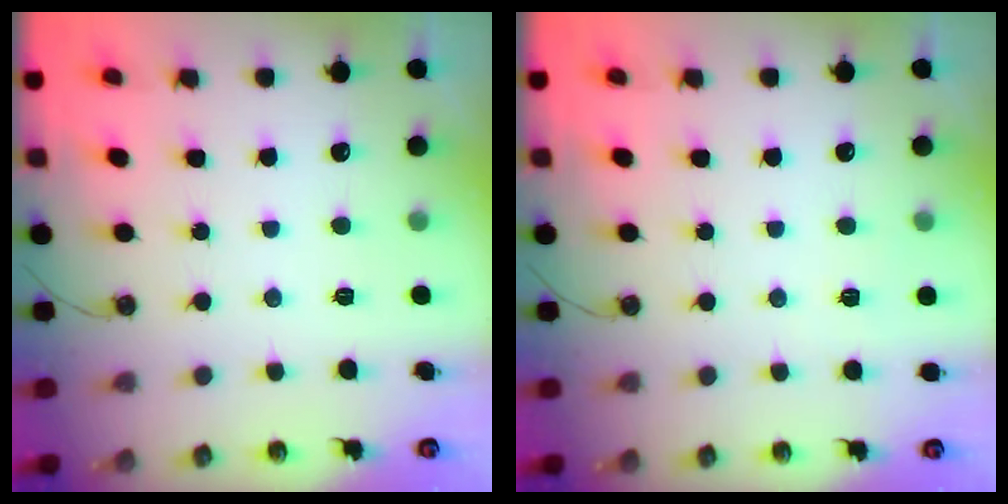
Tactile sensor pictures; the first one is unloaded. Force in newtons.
{"total": 2.1, "press": 2.1, "slide": 0.4}